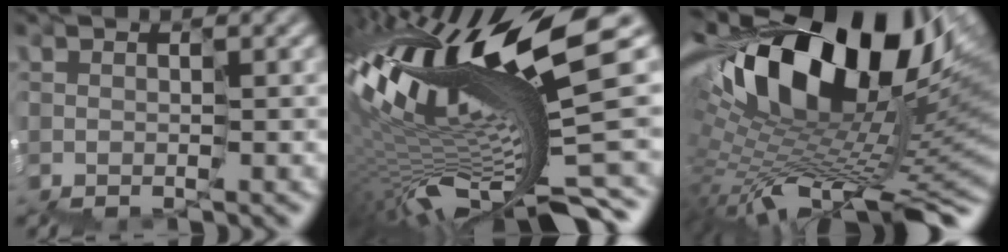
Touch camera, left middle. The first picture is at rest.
{"total": 13.0, "force": [0.5, 2.0, 12.8], "torque": [-0.234, -0.001, 0.016]}
{"total": 15.4, "force": [2.3, 7.3, 13.3], "torque": [-0.210, 0.005, 0.046]}